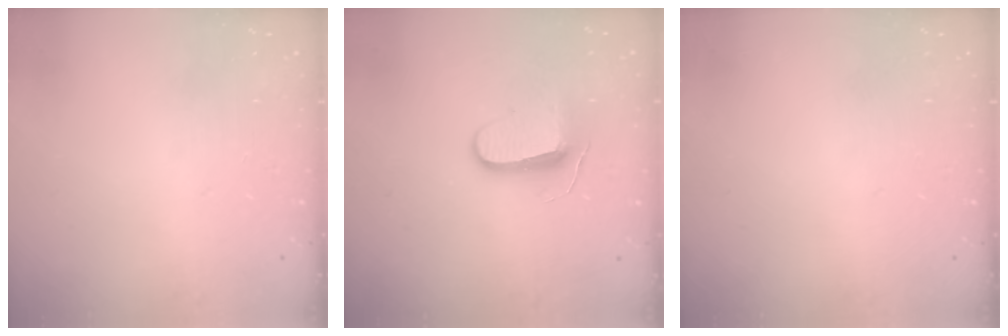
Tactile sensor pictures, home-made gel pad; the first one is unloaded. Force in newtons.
{"total": 8.7, "press": 8.7, "slide": 0.7}
{"total": 0.0}